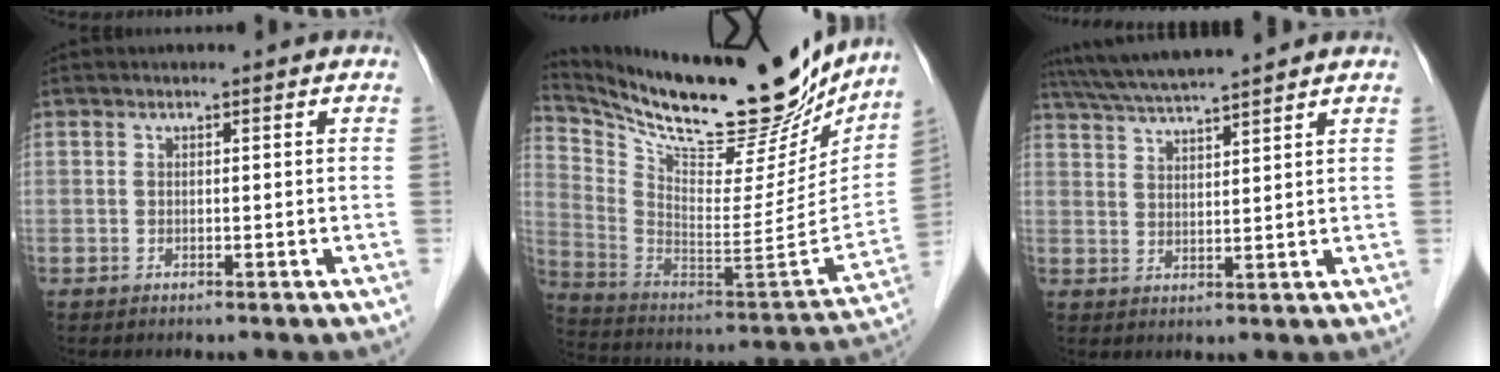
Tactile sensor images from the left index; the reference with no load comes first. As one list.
[{"total": 29.8, "force": [24.8, 7.1, 15.0], "torque": [-0.257, -0.037, 0.370]}, {"total": 9.3, "force": [8.4, -0.6, 4.0], "torque": [-0.074, 0.026, 0.137]}]